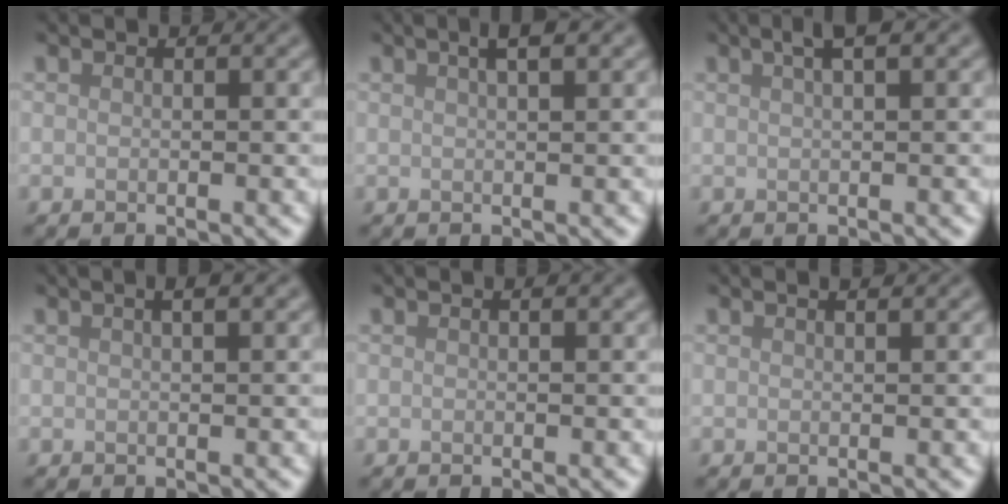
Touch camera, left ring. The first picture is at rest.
{"total": 2.3, "force": [1.3, 0.6, 1.8], "torque": [-0.017, 0.002, 0.014]}
{"total": 2.3, "force": [1.2, 0.5, 1.9], "torque": [-0.023, 0.008, 0.018]}
{"total": 1.9, "force": [1.0, 0.6, 1.5], "torque": [-0.014, -0.004, 0.009]}
{"total": 0.5, "force": [0.3, 0.1, 0.4], "torque": [-0.005, 0.003, 0.005]}
{"total": 1.1, "force": [0.7, 0.2, 0.7], "torque": [-0.013, -0.001, 0.008]}